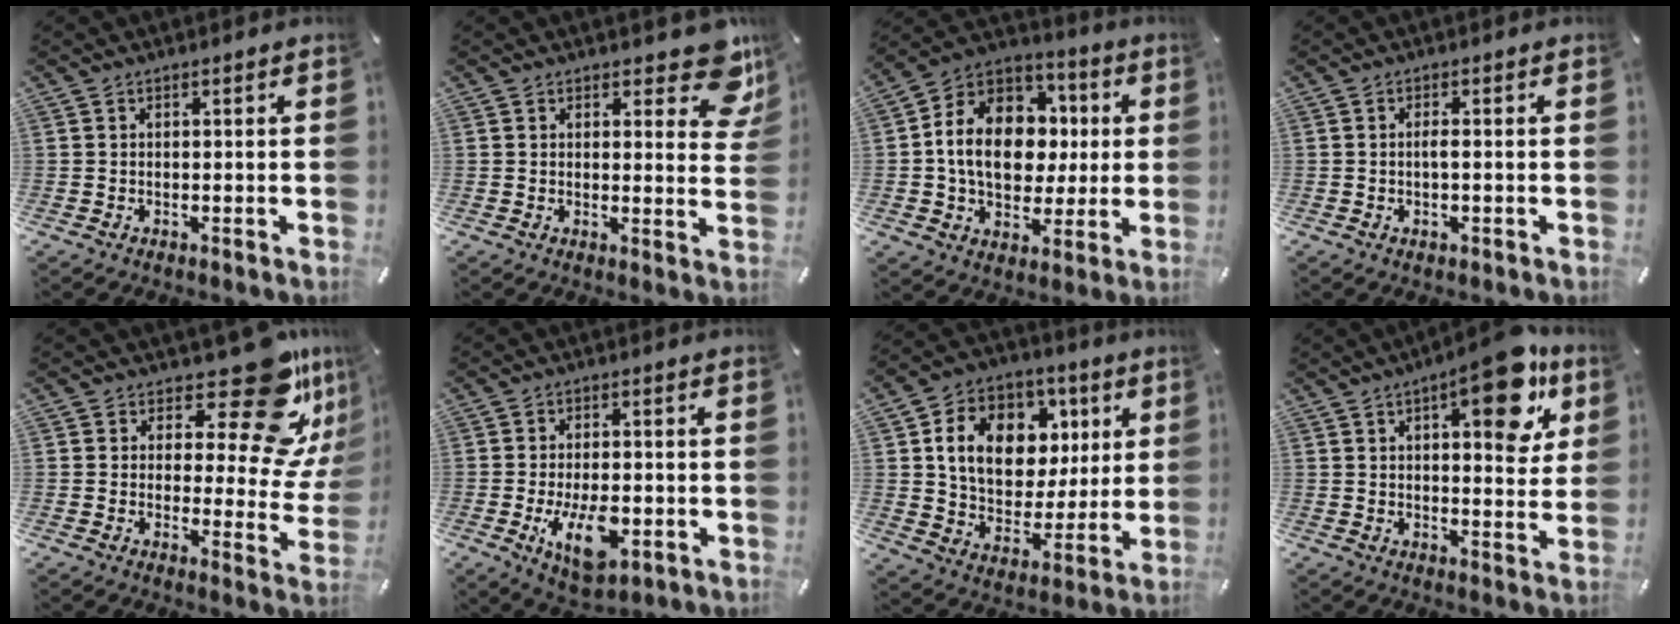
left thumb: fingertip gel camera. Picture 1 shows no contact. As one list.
[{"total": 9.6, "force": [5.8, 4.4, 6.2], "torque": [-0.059, -0.039, 0.097]}, {"total": 15.5, "force": [-0.2, 12.7, 8.9], "torque": [-0.178, 0.005, -0.003]}, {"total": 2.0, "force": [-0.2, 0.6, 1.9], "torque": [-0.035, 0.000, -0.004]}, {"total": 19.3, "force": [12.3, 7.0, 13.1], "torque": [-0.170, -0.093, 0.201]}, {"total": 11.7, "force": [-3.4, 6.1, 9.4], "torque": [-0.165, -0.009, -0.058]}, {"total": 15.4, "force": [5.0, 12.1, 8.1], "torque": [-0.137, -0.008, 0.099]}, {"total": 15.0, "force": [7.4, 6.3, 11.4], "torque": [-0.139, -0.035, 0.115]}]